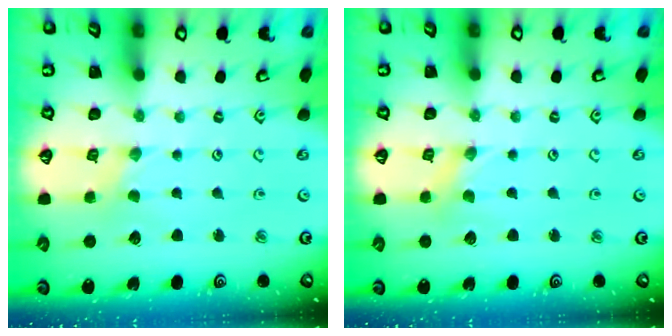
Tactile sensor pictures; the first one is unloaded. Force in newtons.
{"total": 0.0}